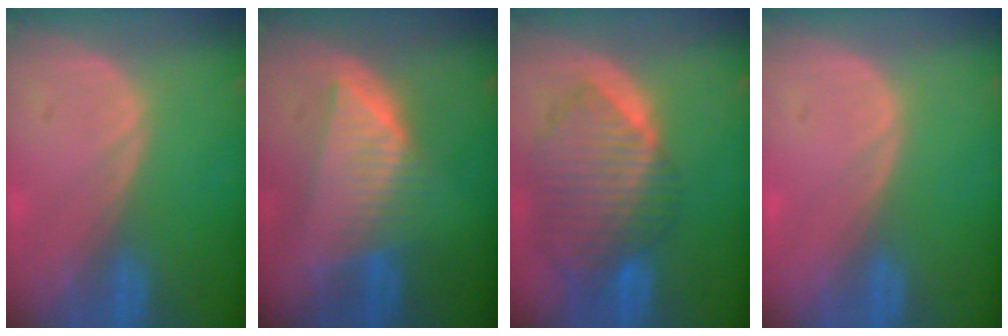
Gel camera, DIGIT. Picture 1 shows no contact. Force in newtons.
{"total": 7.5, "press": 6.9, "slide": 2.7}
{"total": 10.3, "press": 9.0, "slide": 5.1}
{"total": 0.7, "press": 0.0, "slide": 0.7}